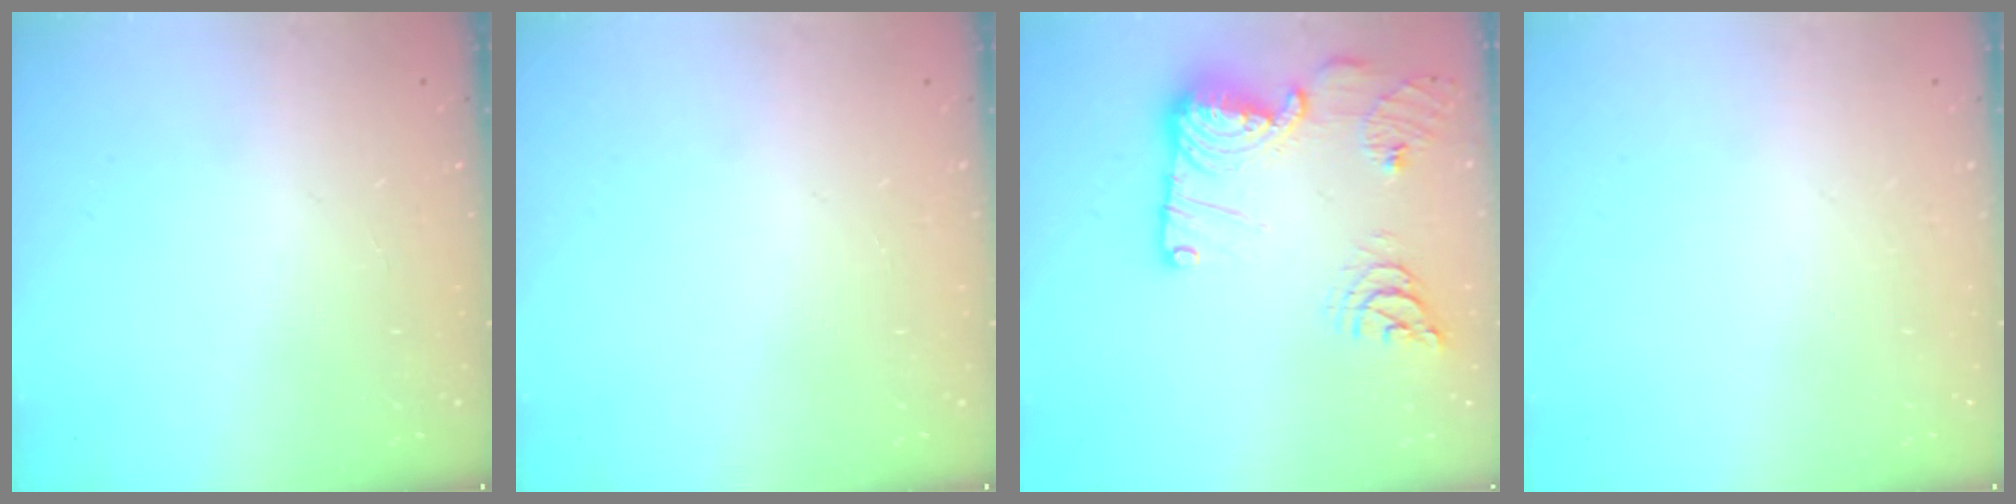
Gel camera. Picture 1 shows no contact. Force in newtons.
{"total": 0.0}
{"total": 18.8, "press": 18.6, "slide": 2.3}
{"total": 0.0}